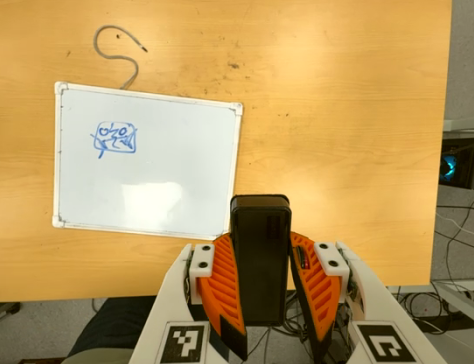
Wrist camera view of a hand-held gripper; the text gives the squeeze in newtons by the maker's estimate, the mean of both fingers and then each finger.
{"total": 10.0, "left": 8.2, "right": 11.8}